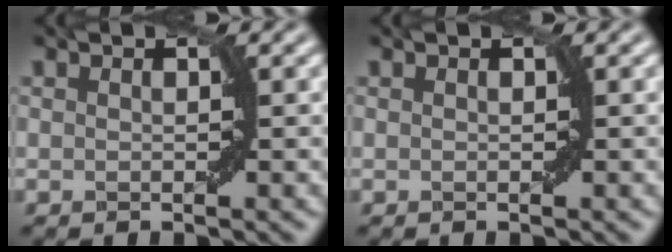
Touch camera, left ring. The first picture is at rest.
{"total": 0.0}